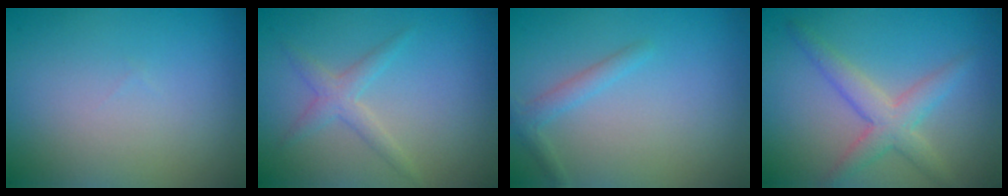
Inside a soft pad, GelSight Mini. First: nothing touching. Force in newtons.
{"total": 1.9, "press": 1.9, "slide": 0.1}
{"total": 1.6, "press": 1.6, "slide": 0.1}
{"total": 3.6, "press": 3.6, "slide": 0.2}